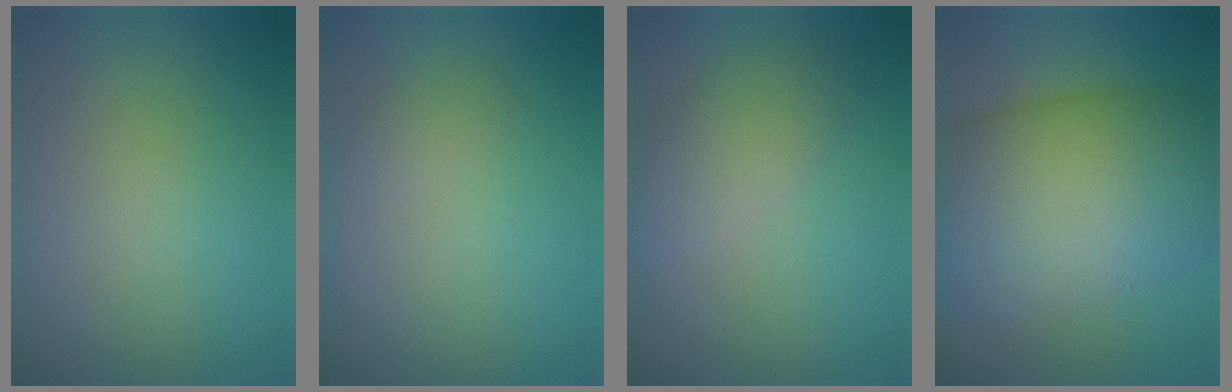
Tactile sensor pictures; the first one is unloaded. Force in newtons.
{"total": 0.8, "press": 0.8, "slide": 0.0}
{"total": 3.6, "press": 3.6, "slide": 0.3}
{"total": 14.6, "press": 14.6, "slide": 0.4}